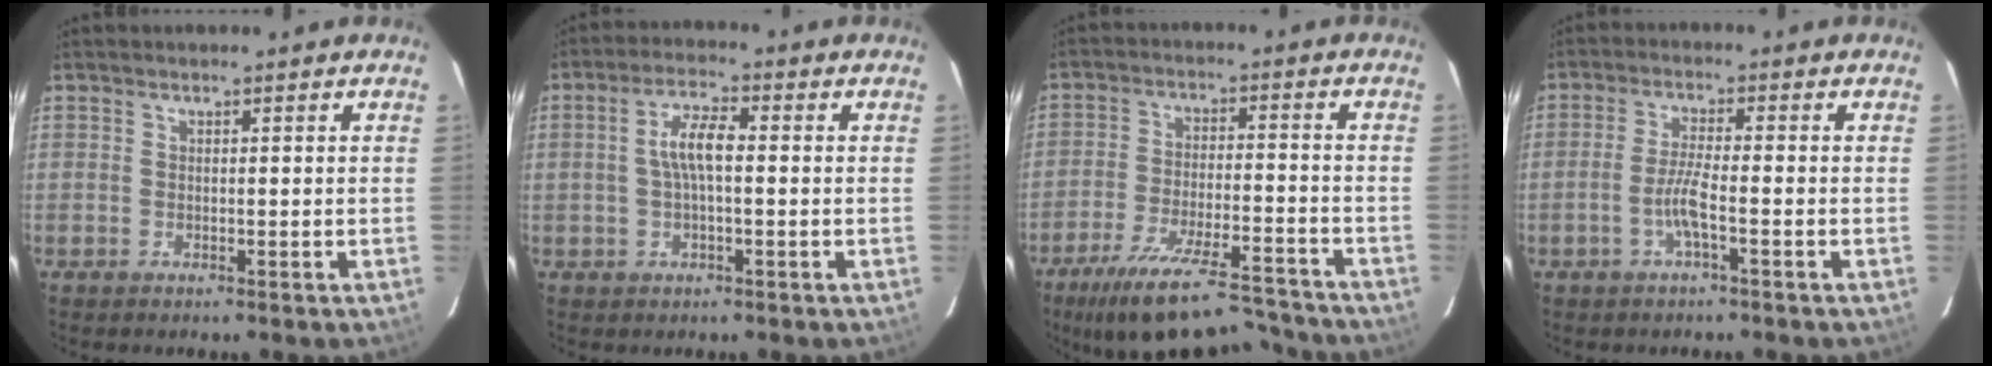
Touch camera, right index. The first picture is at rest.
{"total": 5.6, "force": [0.0, 1.7, 5.3], "torque": [-0.104, 0.012, 0.000]}
{"total": 20.6, "force": [-17.4, 4.9, 9.8], "torque": [-0.187, -0.022, -0.257]}
{"total": 4.2, "force": [-1.9, -0.1, 3.7], "torque": [-0.081, 0.001, -0.039]}